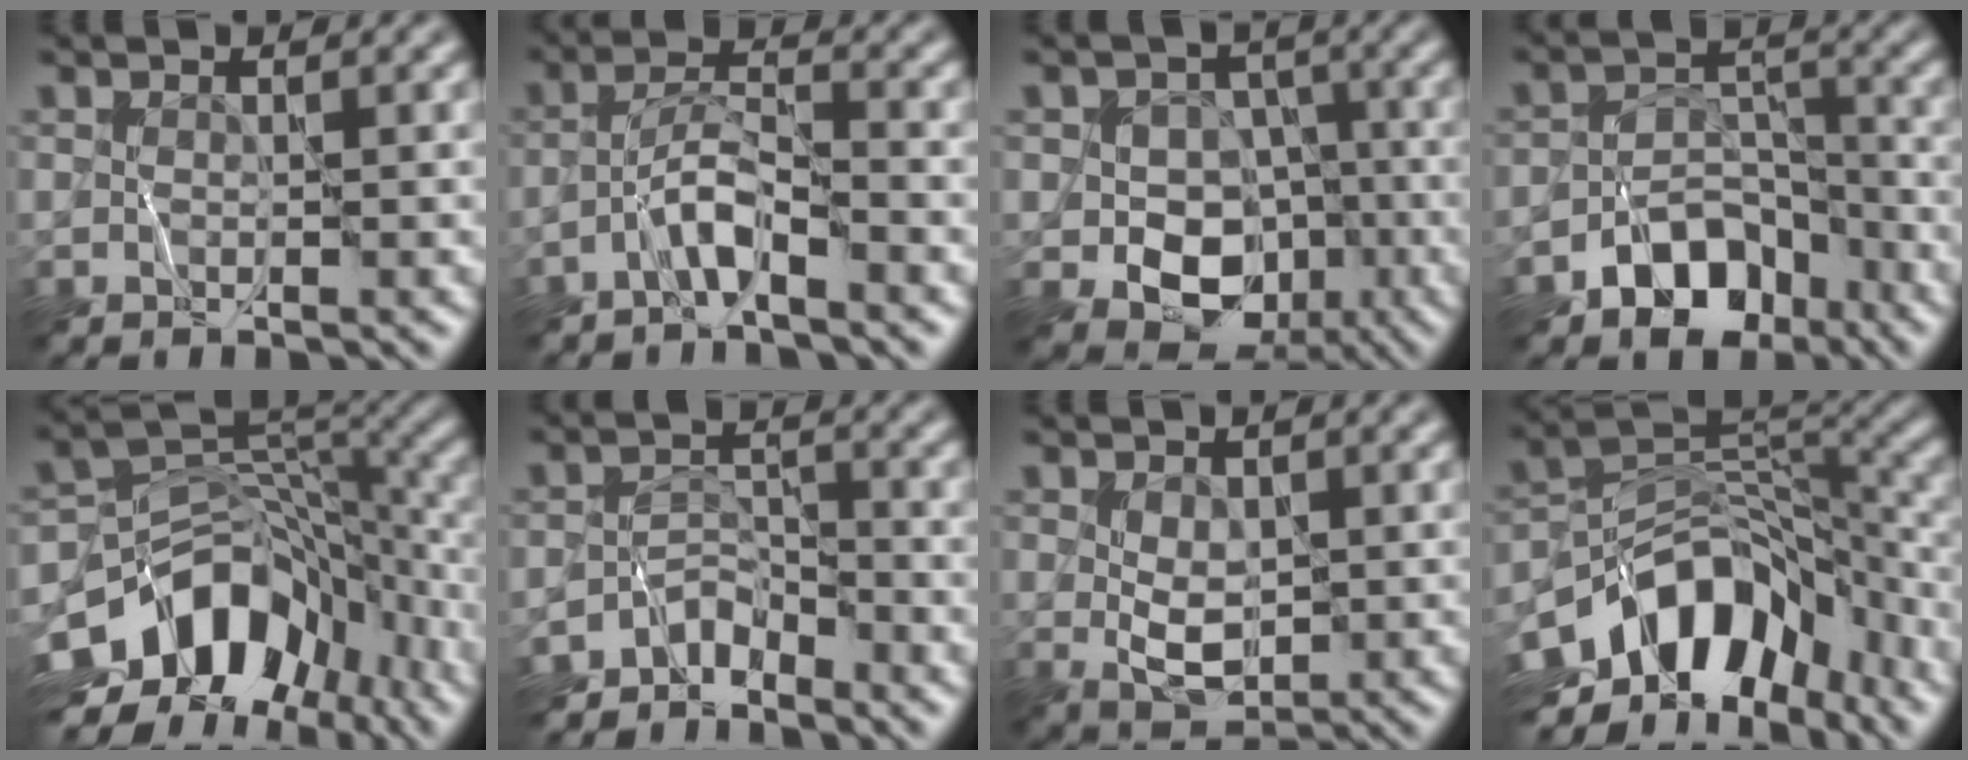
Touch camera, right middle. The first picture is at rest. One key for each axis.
{"total": 2.9, "fx": -2.0, "fy": 0.4, "fz": 2.1, "tx": -0.040, "ty": 0.016, "tz": -0.046}
{"total": 8.3, "fx": -2.7, "fy": 6.5, "fz": 4.4, "tx": -0.038, "ty": -0.002, "tz": -0.055}
{"total": 6.1, "fx": -3.7, "fy": 4.0, "fz": 2.7, "tx": -0.024, "ty": -0.003, "tz": -0.063}
{"total": 12.7, "fx": -5.6, "fy": 8.3, "fz": 7.8, "tx": -0.130, "ty": 0.005, "tz": -0.103}
{"total": 3.3, "fx": -2.9, "fy": 1.5, "fz": 0.6, "tx": 0.004, "ty": 0.002, "tz": -0.060}
{"total": 3.5, "fx": 0.1, "fy": 2.1, "fz": 2.7, "tx": -0.050, "ty": -0.009, "tz": 0.007}
{"total": 11.8, "fx": -5.5, "fy": 7.3, "fz": 7.4, "tx": -0.115, "ty": 0.010, "tz": -0.105}